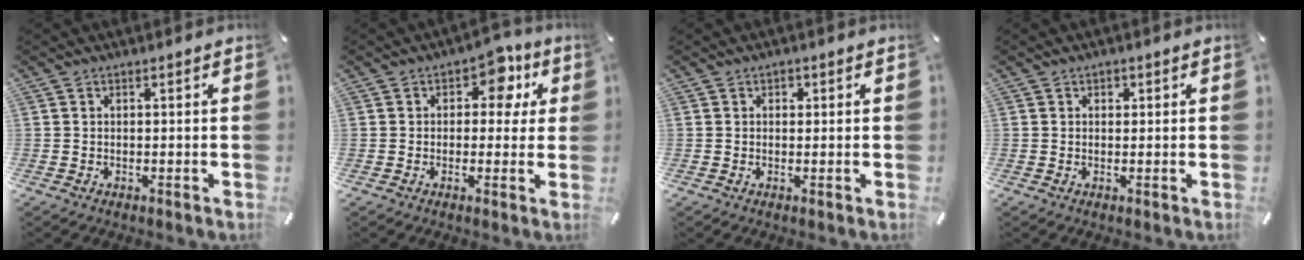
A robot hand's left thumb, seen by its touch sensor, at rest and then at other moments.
{"total": 8.1, "force": [3.1, 5.4, 5.1], "torque": [-0.056, -0.012, 0.046]}
{"total": 1.1, "force": [0.2, 1.1, 0.4], "torque": [-0.001, 0.003, 0.000]}
{"total": 1.0, "force": [0.2, 0.9, 0.3], "torque": [0.002, 0.002, 0.001]}